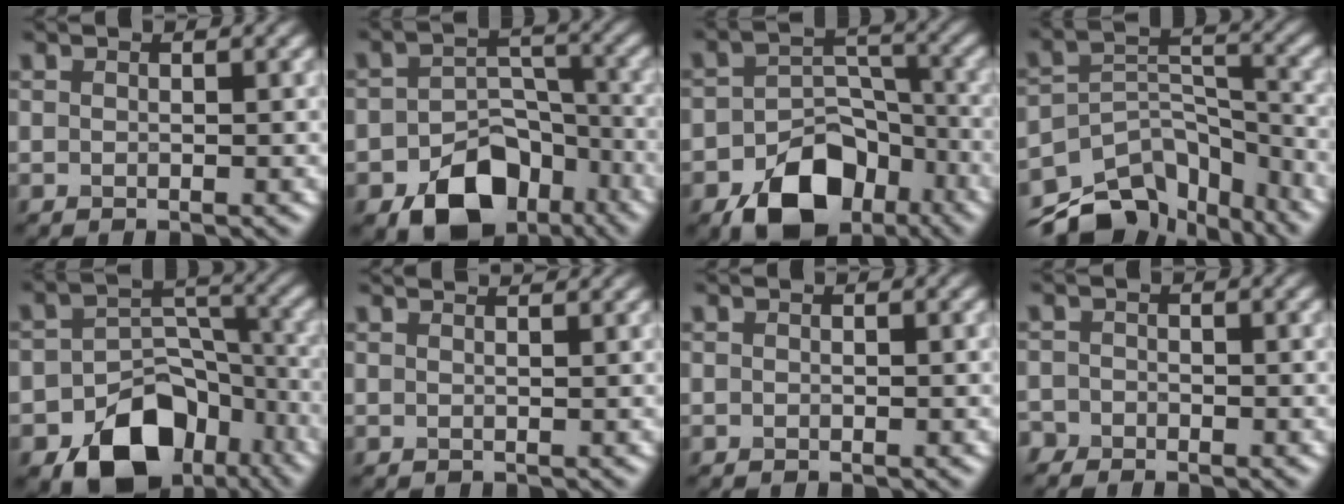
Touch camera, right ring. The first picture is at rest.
{"total": 9.3, "force": [-5.6, 5.9, 4.5], "torque": [-0.065, -0.014, -0.089]}
{"total": 9.3, "force": [-5.5, 5.8, 4.6], "torque": [-0.069, -0.009, -0.089]}
{"total": 11.9, "force": [-9.7, 6.0, 3.3], "torque": [-0.053, 0.009, -0.148]}
{"total": 11.2, "force": [-6.7, 7.2, 5.4], "torque": [-0.077, -0.017, -0.106]}
{"total": 2.3, "force": [2.1, 0.6, 0.8], "torque": [-0.004, 0.005, 0.019]}
{"total": 0.0}
{"total": 1.3, "force": [-1.2, 0.5, -0.4], "torque": [0.007, 0.000, -0.026]}